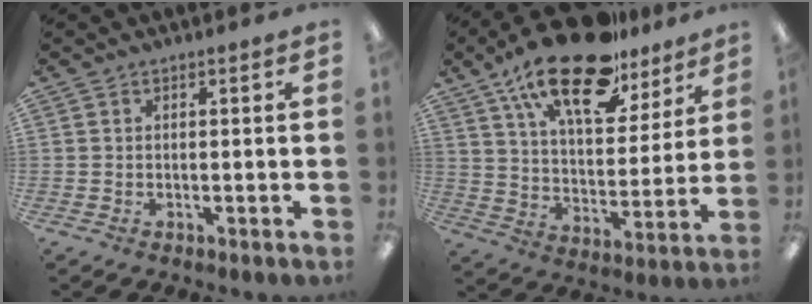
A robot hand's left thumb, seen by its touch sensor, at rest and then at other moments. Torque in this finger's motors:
{"motor_torque": [0.62, 0.62, 1.58, -1.21, 0.45]}